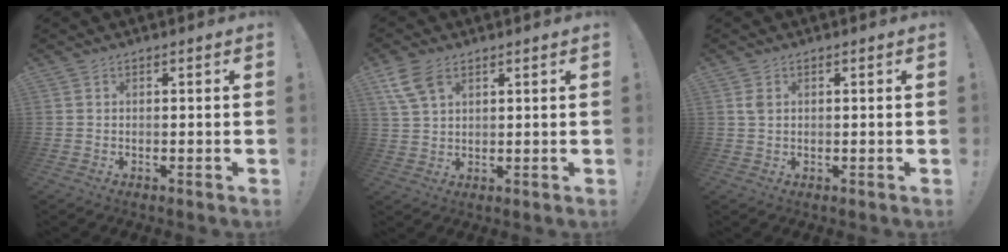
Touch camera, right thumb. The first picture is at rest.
{"total": 7.6, "force": [4.0, 4.1, 5.0], "torque": [-0.098, -0.007, 0.080]}
{"total": 1.7, "force": [0.7, 1.1, 1.0], "torque": [-0.020, 0.001, 0.012]}